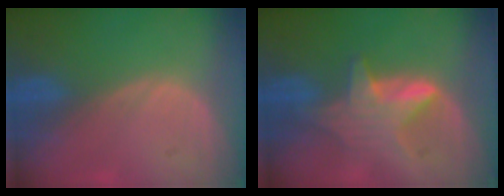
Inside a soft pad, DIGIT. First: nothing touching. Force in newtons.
{"total": 6.0, "press": 5.8, "slide": 1.2}